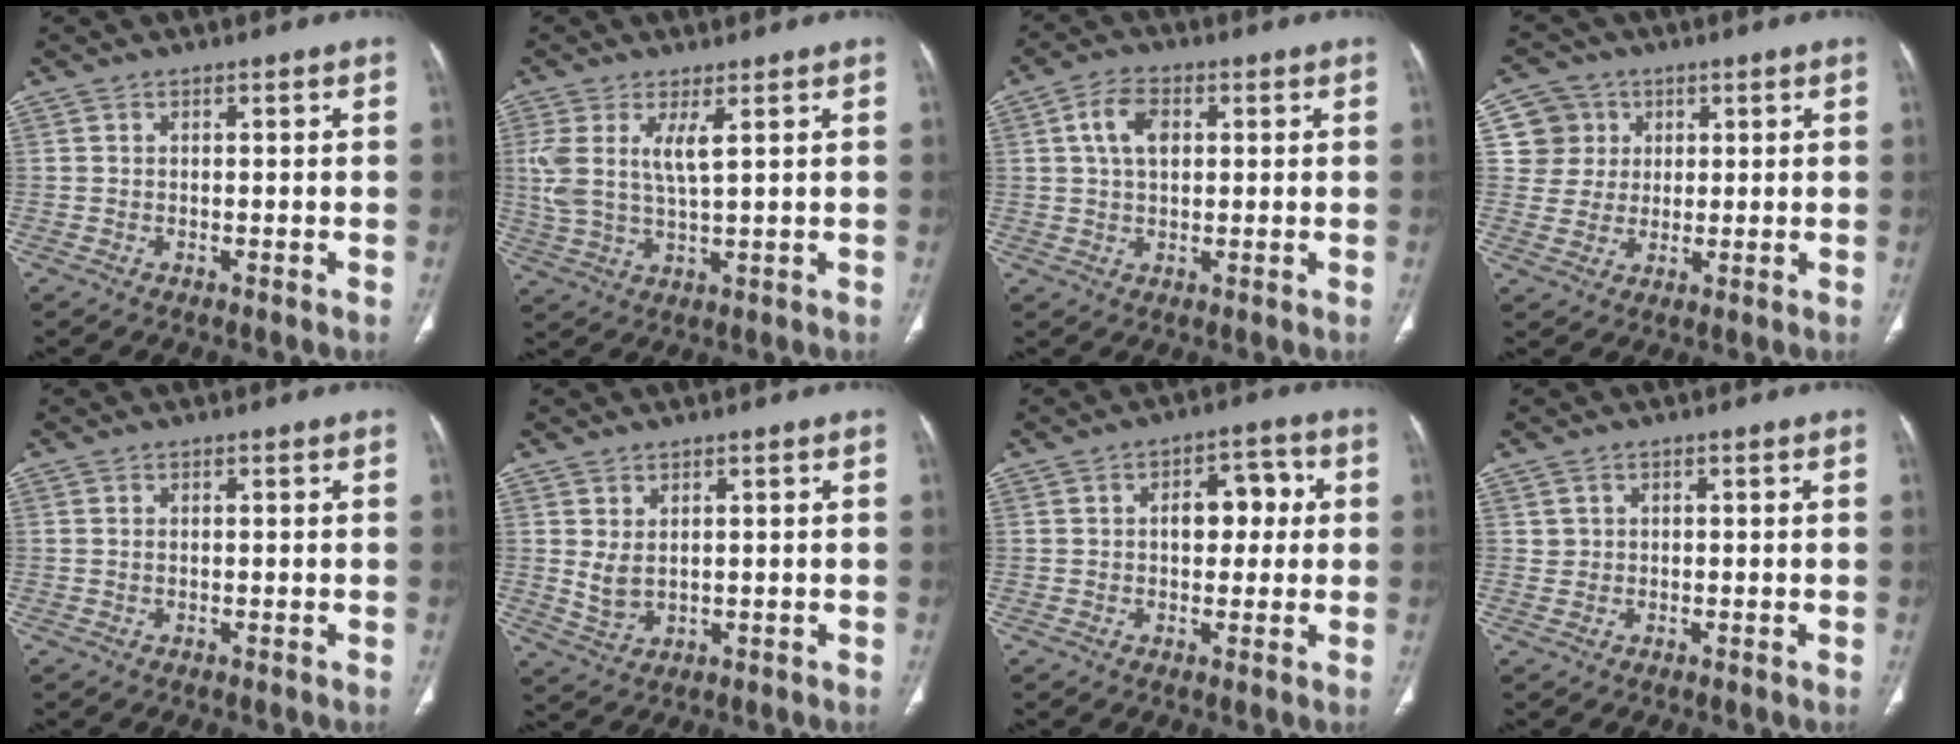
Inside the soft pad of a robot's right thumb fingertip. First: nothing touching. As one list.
[{"total": 7.2, "force": [2.5, 2.1, 6.4], "torque": [-0.150, -0.014, 0.055]}, {"total": 6.5, "force": [1.7, 4.0, 4.8], "torque": [-0.081, 0.006, 0.027]}, {"total": 7.0, "force": [2.1, 6.7, 0.5], "torque": [0.028, -0.002, 0.036]}, {"total": 0.0}, {"total": 3.7, "force": [0.9, 2.2, 2.7], "torque": [-0.048, -0.009, 0.030]}, {"total": 7.2, "force": [0.8, 4.6, 5.5], "torque": [-0.045, 0.022, 0.008]}, {"total": 1.2, "force": [0.3, 1.1, 0.1], "torque": [0.012, 0.002, 0.003]}]